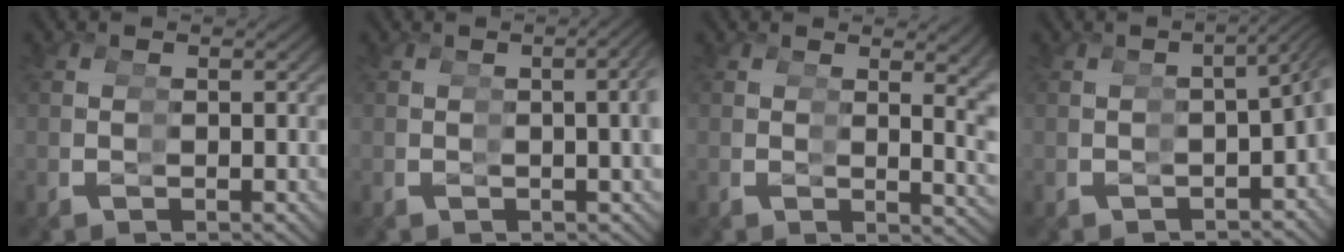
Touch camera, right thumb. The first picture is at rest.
{"total": 3.9, "force": [0.5, 0.9, 3.8], "torque": [-0.035, 0.017, 0.003]}
{"total": 3.0, "force": [1.0, 0.6, 2.8], "torque": [-0.019, 0.002, 0.014]}
{"total": 3.9, "force": [-0.6, 2.1, 3.3], "torque": [-0.039, 0.012, -0.010]}